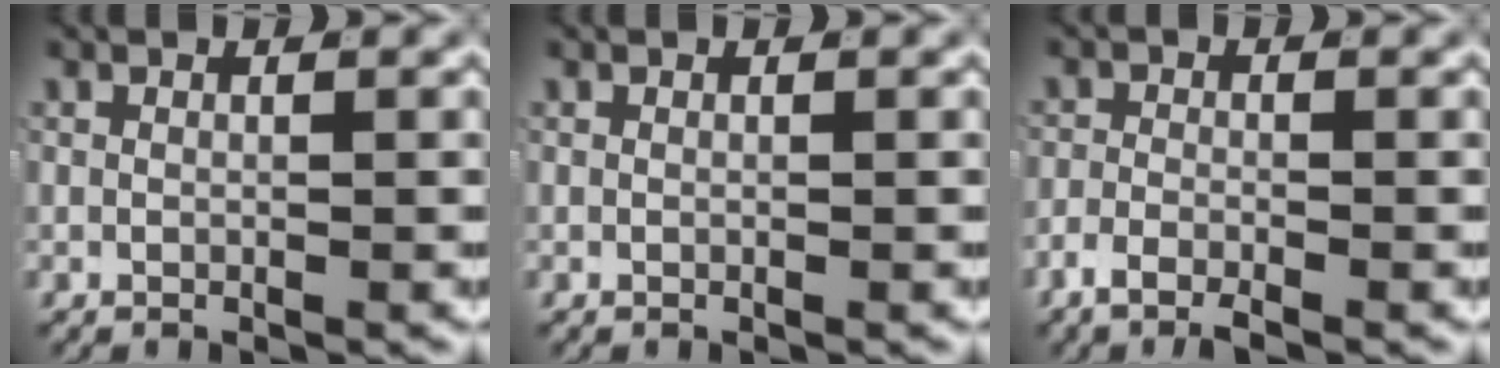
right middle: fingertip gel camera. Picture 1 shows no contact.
{"total": 0.0}
{"total": 2.4, "force": [-1.8, 0.7, 1.3], "torque": [-0.024, 0.000, -0.036]}